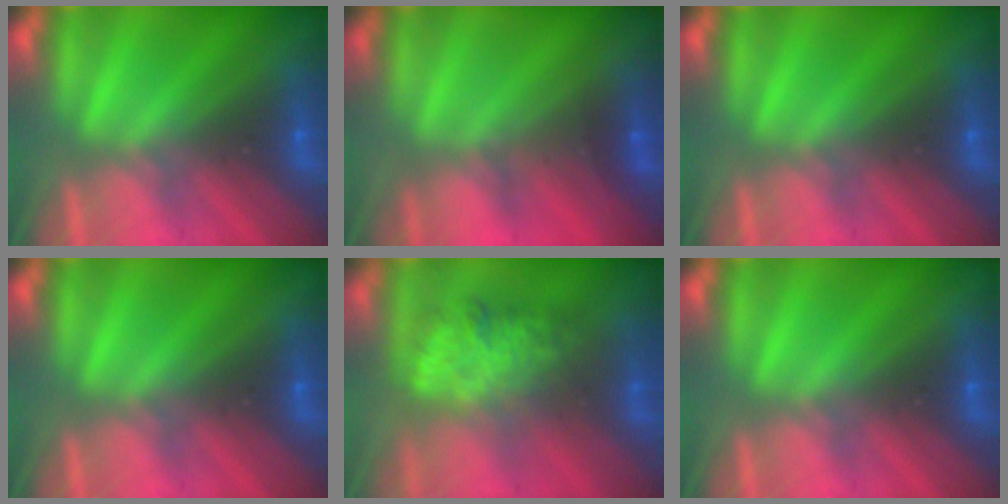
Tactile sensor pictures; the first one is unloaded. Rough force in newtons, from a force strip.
{"total": 1.7}
{"total": 0.0}
{"total": 0.0}
{"total": 2.6}
{"total": 0.0}